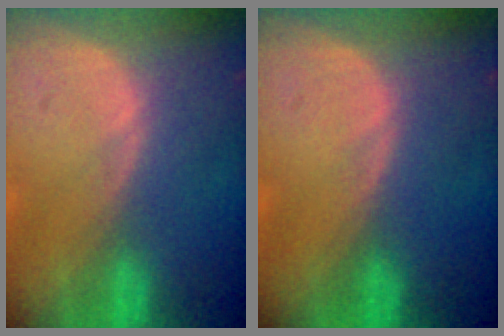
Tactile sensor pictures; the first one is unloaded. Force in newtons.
{"total": 0.0}